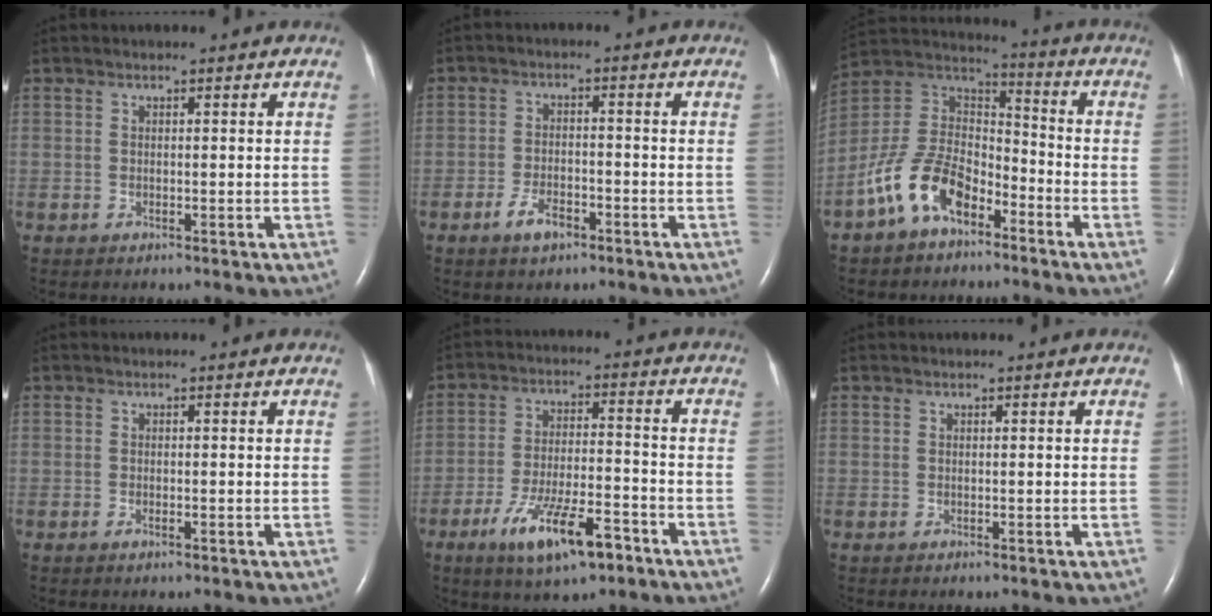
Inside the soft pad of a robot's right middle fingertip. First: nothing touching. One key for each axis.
{"total": 4.3, "fx": -2.7, "fy": 1.9, "fz": 2.8, "tx": -0.058, "ty": 0.002, "tz": -0.047}
{"total": 12.4, "fx": -7.2, "fy": 6.4, "fz": 7.8, "tx": -0.176, "ty": 0.015, "tz": -0.146}
{"total": 0.8, "fx": -0.5, "fy": 0.2, "fz": 0.6, "tx": -0.015, "ty": -0.001, "tz": -0.007}
{"total": 11.5, "fx": -6.8, "fy": 3.0, "fz": 8.8, "tx": -0.163, "ty": -0.009, "tz": -0.113}
{"total": 0.0}